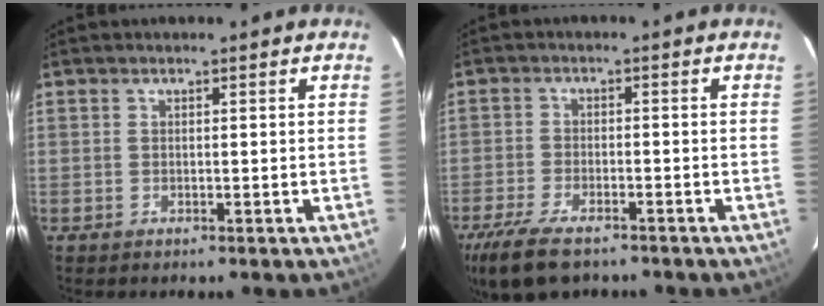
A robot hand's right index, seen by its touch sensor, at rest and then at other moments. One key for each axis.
{"total": 10.9, "fx": -8.2, "fy": 4.0, "fz": 6.1, "tx": -0.153, "ty": -0.030, "tz": -0.150}